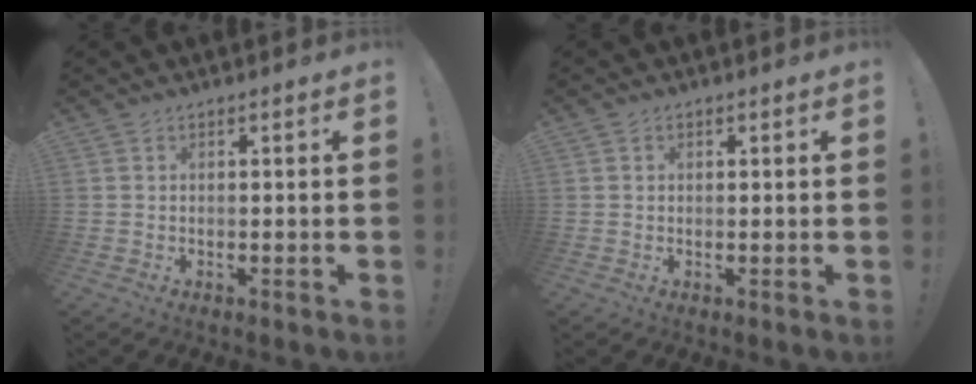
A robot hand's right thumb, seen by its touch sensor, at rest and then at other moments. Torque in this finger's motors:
{"motor_torque": [-0.19, -0.15, -0.27, 0.28, 0.06]}